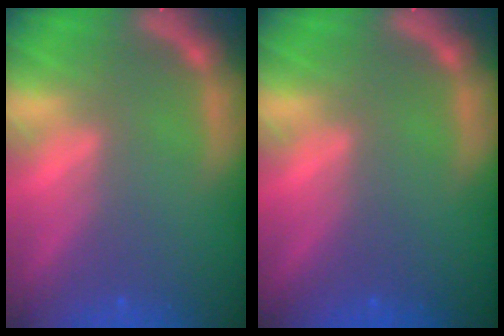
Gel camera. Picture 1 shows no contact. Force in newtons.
{"total": 0.0}